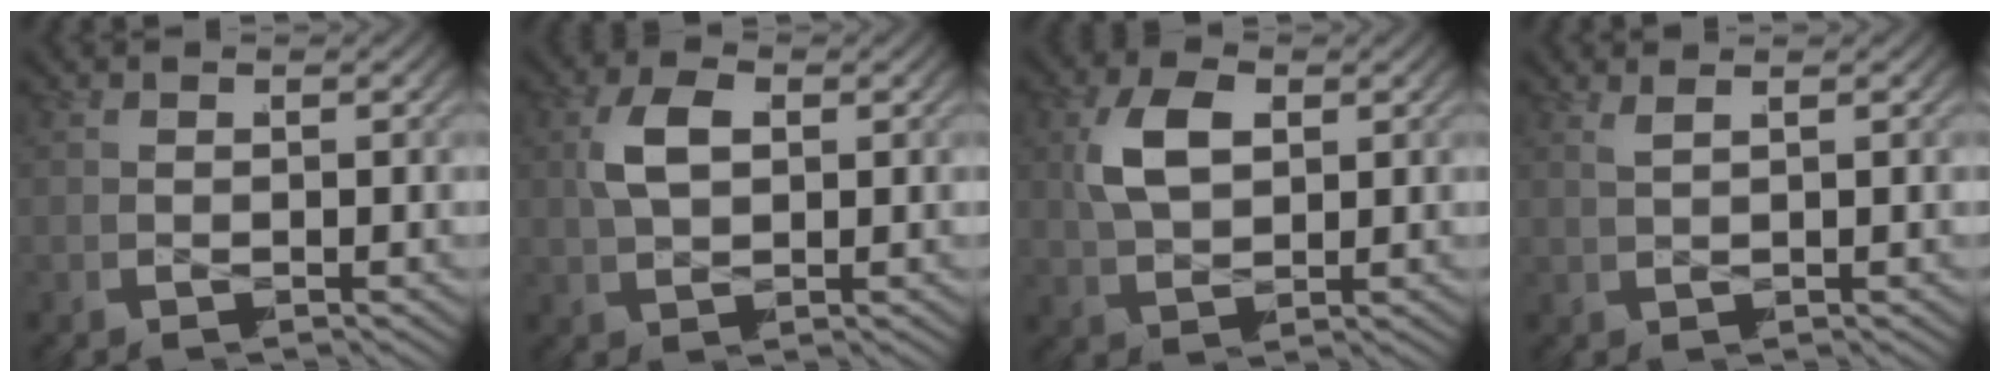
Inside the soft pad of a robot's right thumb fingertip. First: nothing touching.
{"total": 3.7, "force": [0.6, 2.3, 2.9], "torque": [-0.057, 0.000, 0.013]}
{"total": 5.7, "force": [0.7, 4.0, 4.0], "torque": [-0.089, -0.007, 0.018]}
{"total": 1.3, "force": [1.0, -0.7, 0.5], "torque": [-0.003, 0.012, 0.018]}